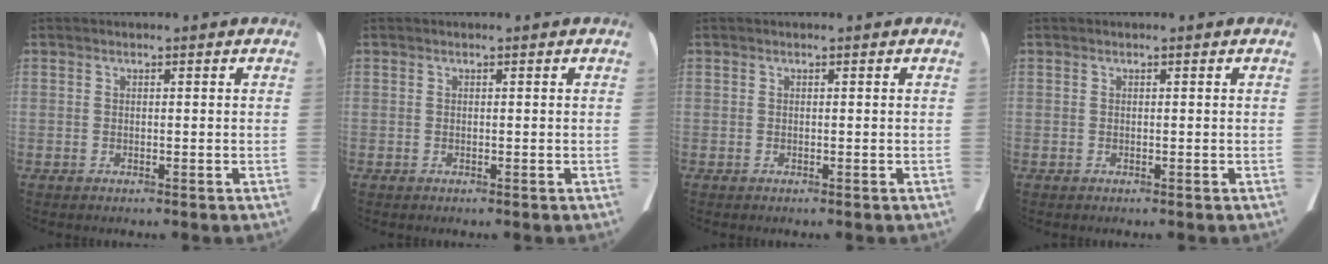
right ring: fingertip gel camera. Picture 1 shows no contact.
{"total": 0.0}
{"total": 0.0}
{"total": 0.0}